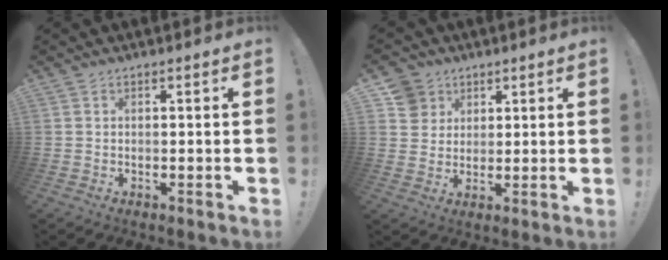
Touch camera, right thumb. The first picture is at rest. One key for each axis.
{"total": 7.0, "fx": 3.4, "fy": 6.1, "fz": 1.0, "tx": -0.013, "ty": -0.018, "tz": 0.069}